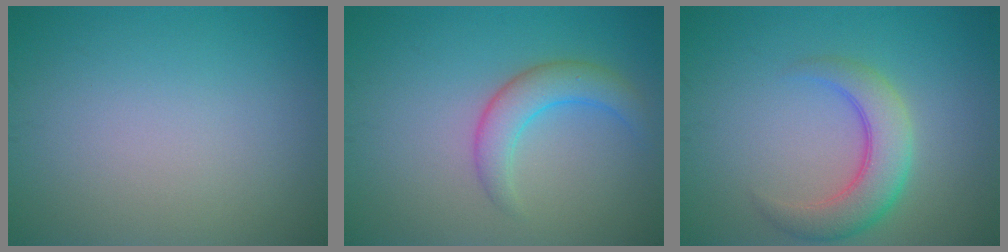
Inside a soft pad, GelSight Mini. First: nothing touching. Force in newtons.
{"total": 3.4, "press": 3.4, "slide": 0.0}
{"total": 4.7, "press": 4.7, "slide": 0.2}